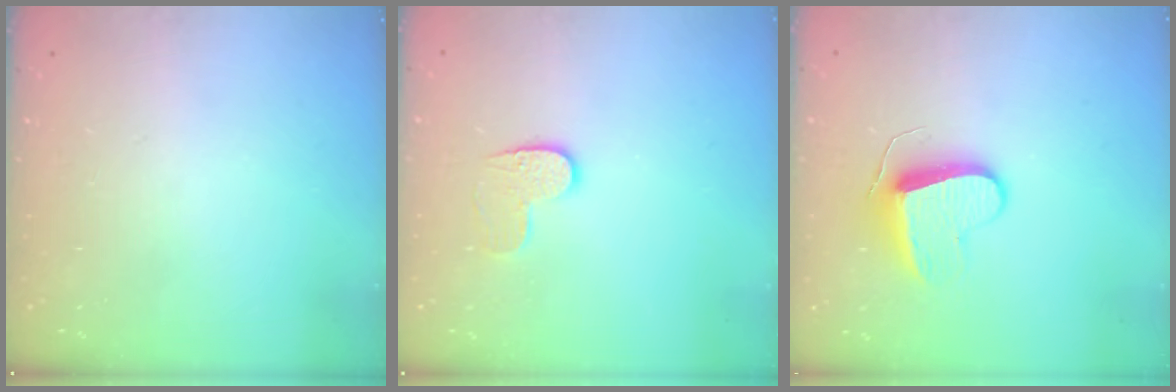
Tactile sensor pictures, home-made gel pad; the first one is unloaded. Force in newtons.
{"total": 6.1, "press": 6.1, "slide": 0.5}
{"total": 9.1, "press": 9.0, "slide": 0.6}